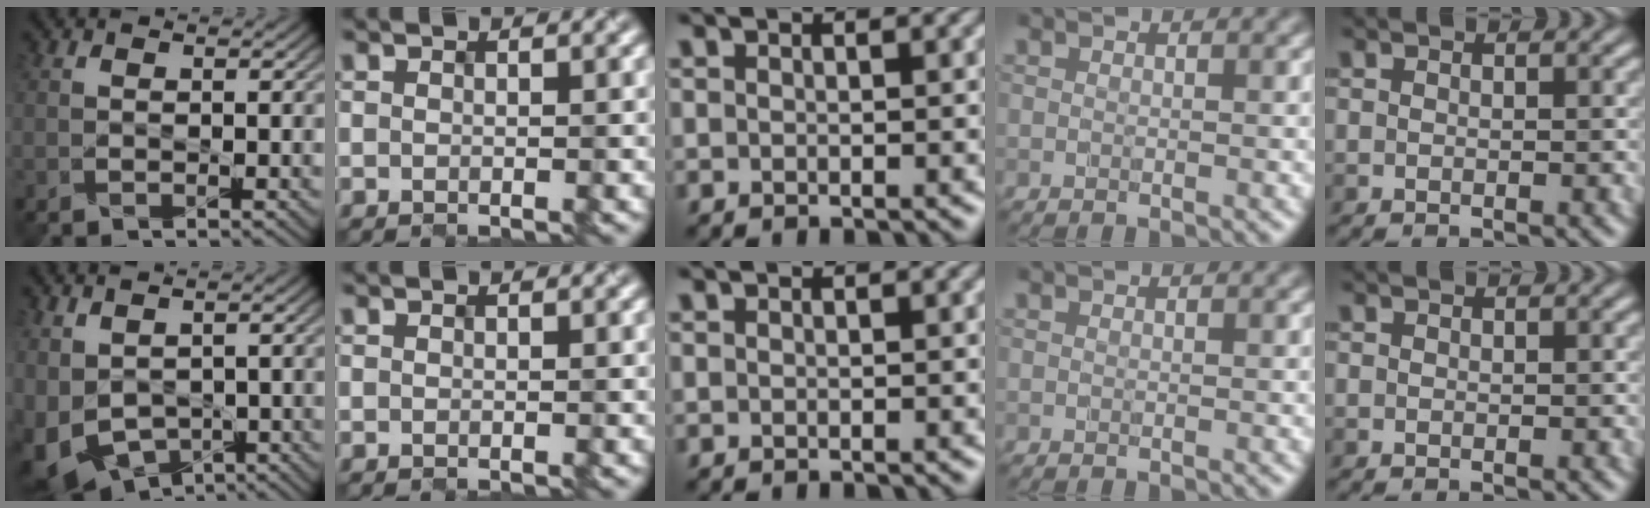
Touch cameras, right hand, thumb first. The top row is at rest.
{"thumb": {"total": 9.2, "force": [-1.3, 5.9, 7.0], "torque": [-0.184, -0.033, -0.006]}}